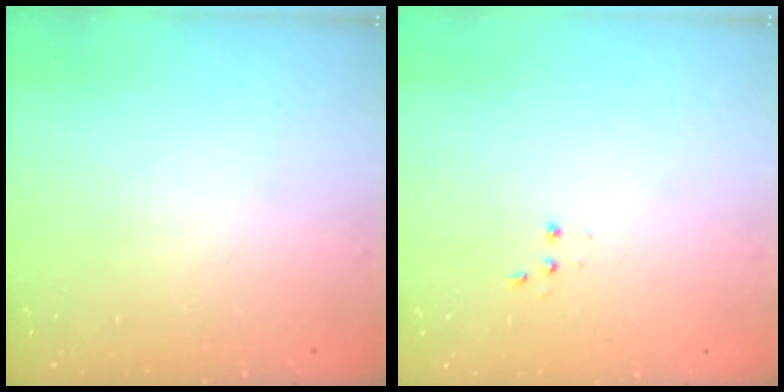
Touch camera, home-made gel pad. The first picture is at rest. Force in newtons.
{"total": 2.8, "press": 2.7, "slide": 0.7}